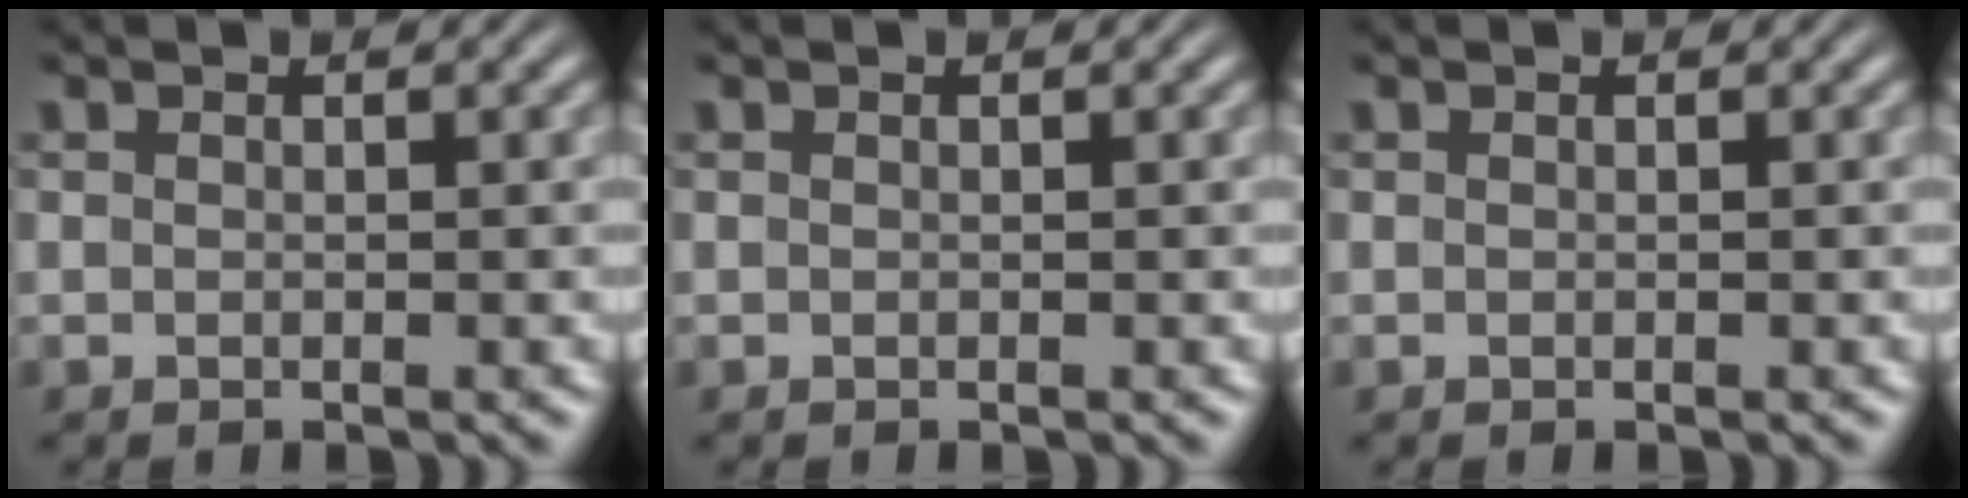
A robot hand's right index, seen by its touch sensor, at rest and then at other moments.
{"total": 0.0}
{"total": 0.0}